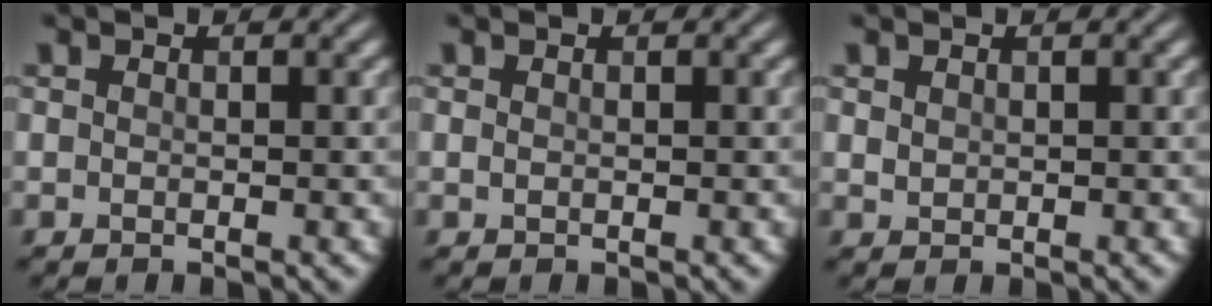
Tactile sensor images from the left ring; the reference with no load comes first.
{"total": 0.0}
{"total": 0.6, "force": [0.2, 0.6, 0.1], "torque": [-0.004, 0.005, 0.015]}